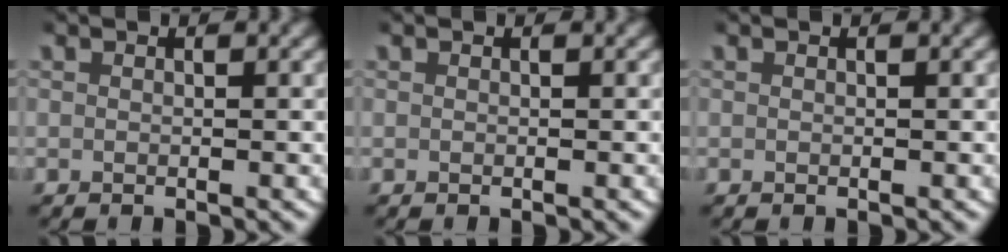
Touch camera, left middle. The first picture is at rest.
{"total": 0.0}
{"total": 0.0}